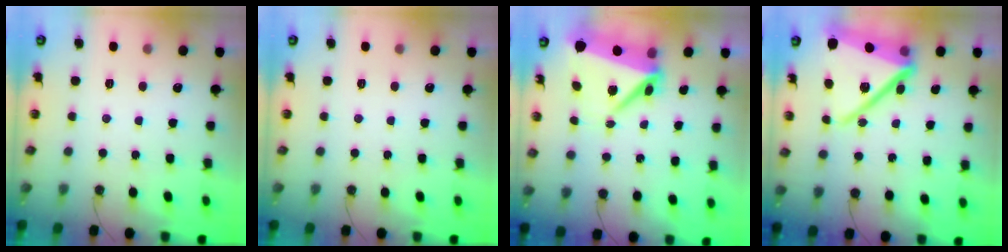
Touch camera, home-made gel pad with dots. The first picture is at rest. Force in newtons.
{"total": 0.0}
{"total": 10.2, "press": 10.1, "slide": 1.0}
{"total": 22.8, "press": 22.7, "slide": 2.0}